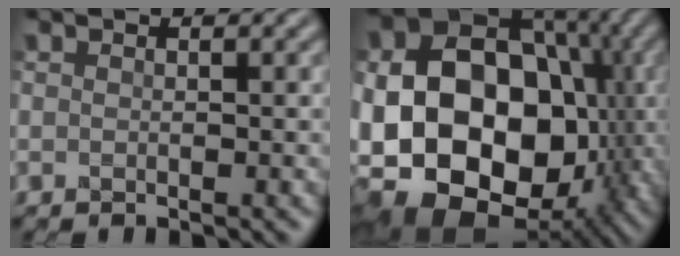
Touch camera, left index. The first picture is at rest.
{"total": 22.0, "force": [-3.5, 17.0, 13.5], "torque": [-0.219, -0.022, -0.085]}